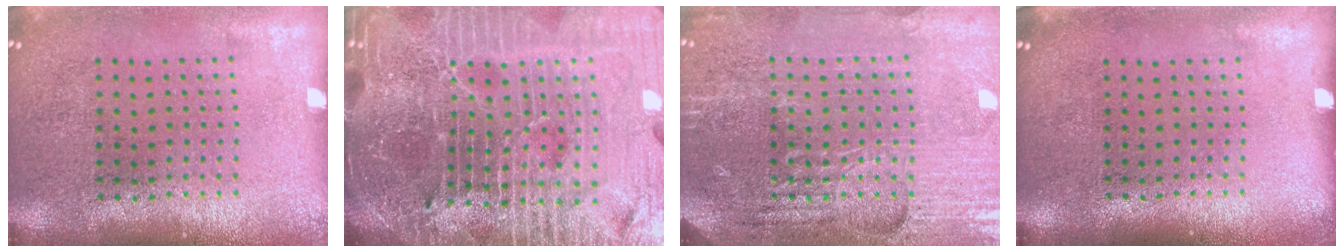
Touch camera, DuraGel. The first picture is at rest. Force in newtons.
{"total": 7.3, "press": 6.3, "slide": 3.7}
{"total": 4.4, "press": 4.2, "slide": 1.5}
{"total": 0.0}